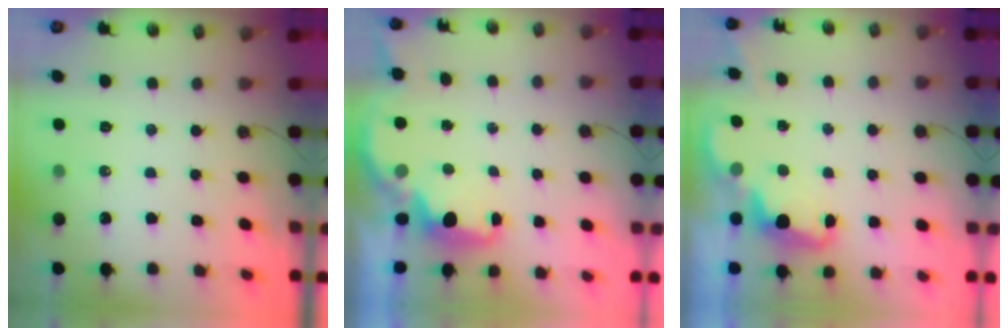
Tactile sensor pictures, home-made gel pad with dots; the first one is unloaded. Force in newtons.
{"total": 2.3, "press": 2.1, "slide": 0.9}
{"total": 2.3, "press": 2.2, "slide": 0.7}